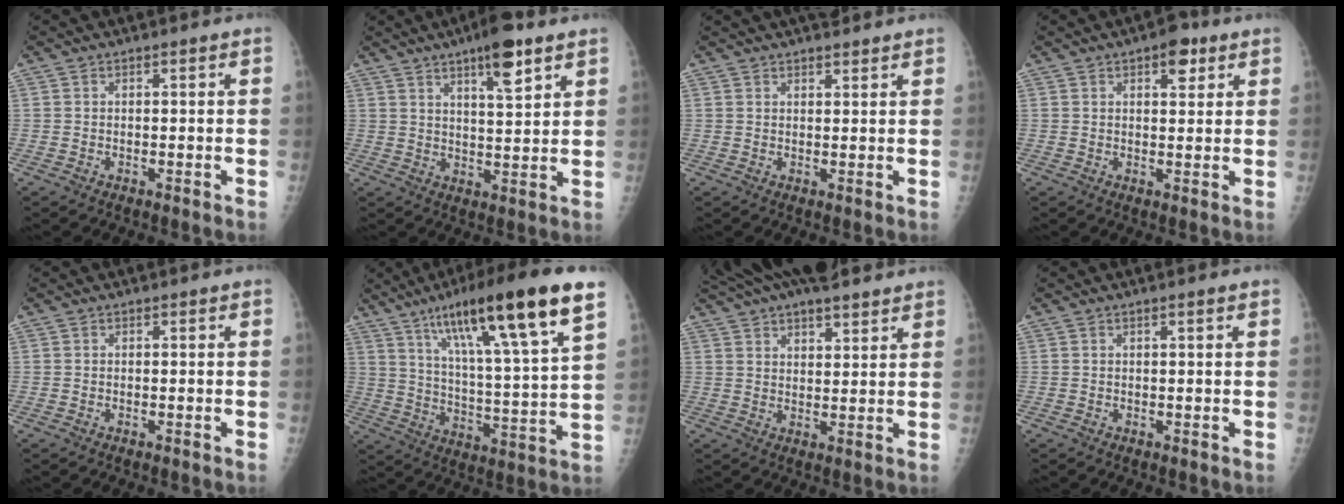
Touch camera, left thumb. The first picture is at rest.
{"total": 9.1, "force": [5.5, 2.1, 7.0], "torque": [-0.099, -0.027, 0.086]}
{"total": 5.3, "force": [4.4, 1.5, 2.5], "torque": [-0.014, 0.004, 0.066]}
{"total": 4.8, "force": [2.6, 2.3, 3.4], "torque": [-0.028, -0.009, 0.031]}
{"total": 0.0}
{"total": 23.0, "force": [13.3, 2.9, 18.5], "torque": [-0.287, -0.036, 0.217]}
{"total": 16.3, "force": [12.7, 5.5, 8.6], "torque": [-0.137, 0.006, 0.199]}
{"total": 1.0, "force": [0.5, -0.1, 0.8], "torque": [-0.015, 0.001, 0.008]}